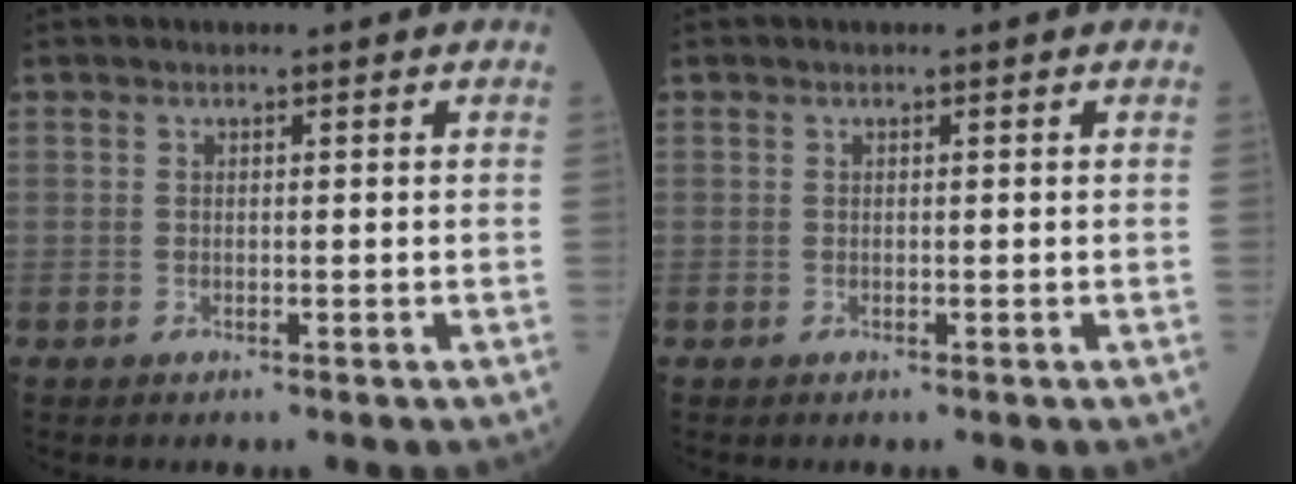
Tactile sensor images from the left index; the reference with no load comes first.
{"total": 0.0}